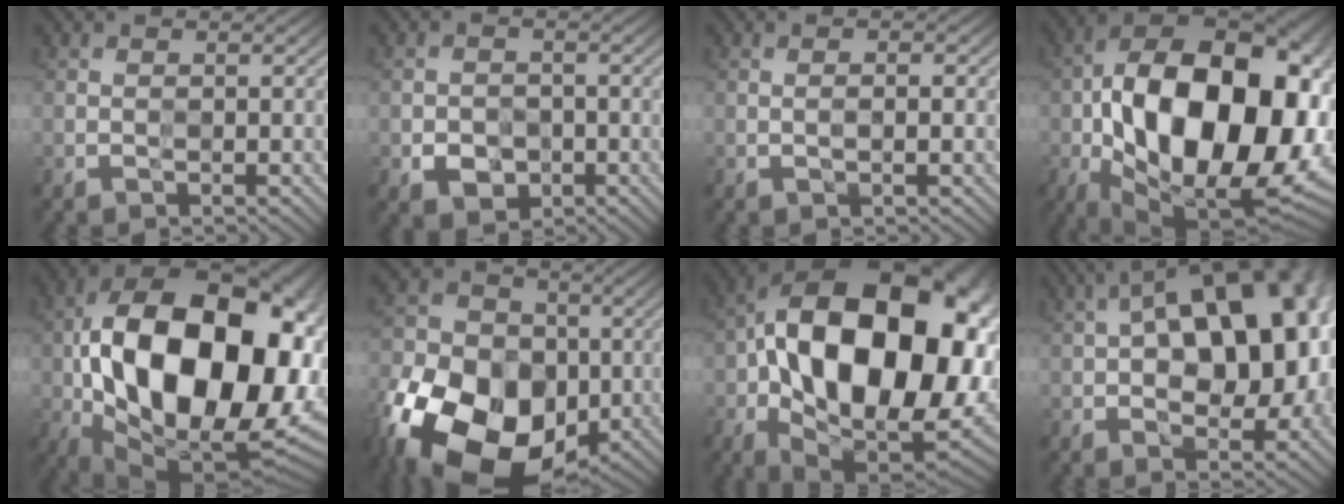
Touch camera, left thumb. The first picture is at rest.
{"total": 3.7, "force": [-1.4, 2.8, 1.8], "torque": [-0.034, -0.009, -0.025]}
{"total": 1.3, "force": [-0.1, 0.2, 1.3], "torque": [-0.020, -0.001, -0.002]}
{"total": 23.4, "force": [-2.5, 13.3, 19.1], "torque": [-0.368, -0.027, -0.028]}
{"total": 23.2, "force": [0.0, 13.4, 18.9], "torque": [-0.379, -0.021, 0.011]}
{"total": 20.4, "force": [-8.3, 14.3, 12.0], "torque": [-0.259, -0.033, -0.148]}
{"total": 23.8, "force": [2.0, 14.6, 18.6], "torque": [-0.361, -0.022, 0.050]}
{"total": 21.0, "force": [3.4, 11.6, 17.2], "torque": [-0.226, 0.052, 0.043]}